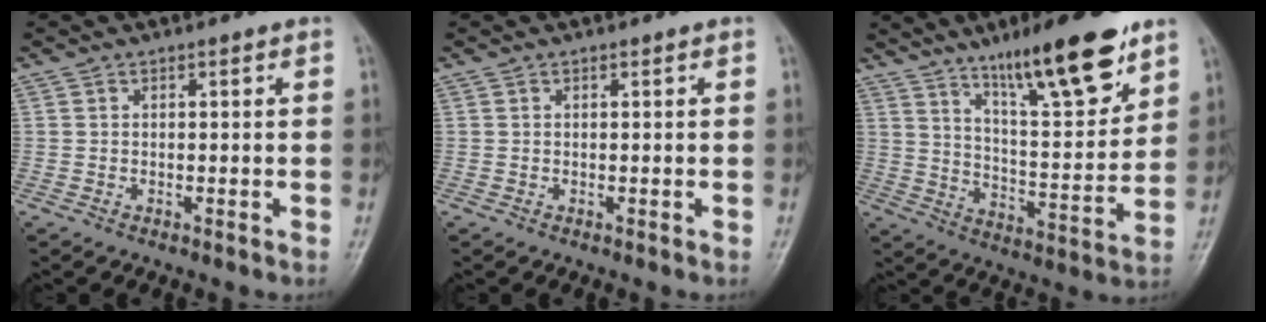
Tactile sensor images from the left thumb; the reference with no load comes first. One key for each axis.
{"total": 0.0}
{"total": 18.5, "fx": 12.2, "fy": 4.2, "fz": 13.3, "tx": -0.180, "ty": -0.068, "tz": 0.203}